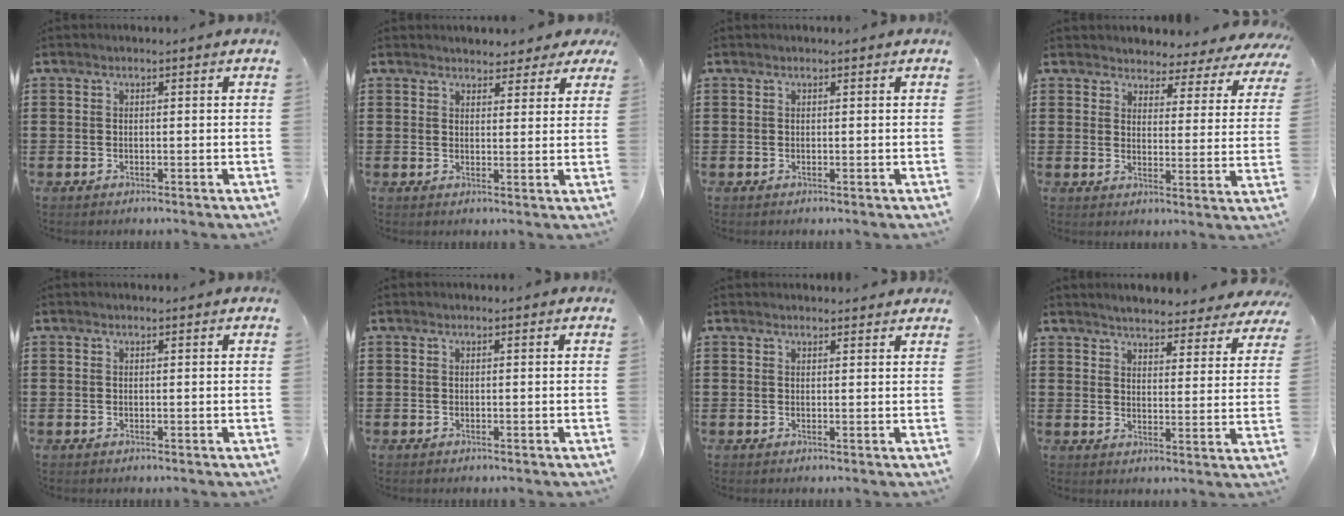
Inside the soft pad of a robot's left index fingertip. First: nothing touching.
{"total": 3.3, "force": [3.0, 1.2, 0.4], "torque": [-0.012, -0.006, 0.055]}
{"total": 0.0}
{"total": 3.5, "force": [3.4, 0.8, -0.1], "torque": [-0.025, -0.024, 0.056]}
{"total": 0.0}
{"total": 0.0}
{"total": 1.4, "force": [1.4, 0.1, 0.1], "torque": [-0.005, 0.001, 0.026]}
{"total": 4.2, "force": [4.1, 0.0, 0.5], "torque": [-0.031, -0.023, 0.070]}